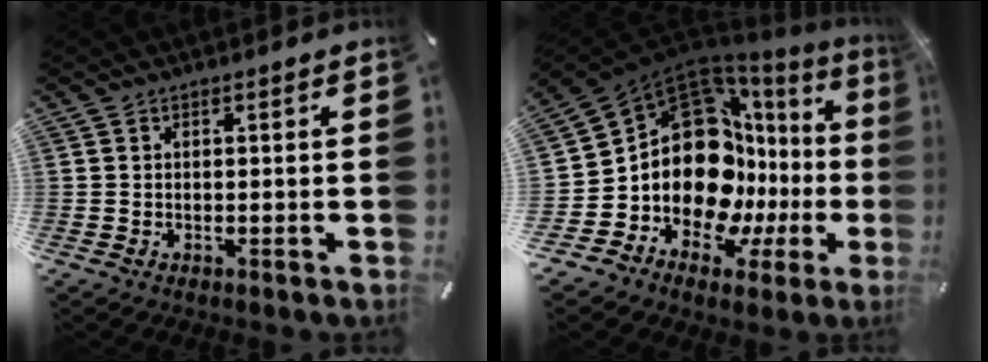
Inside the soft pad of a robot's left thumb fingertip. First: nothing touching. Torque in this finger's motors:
{"motor_torque": [1.53, 3.48, 2.40, 0.38, 0.54]}